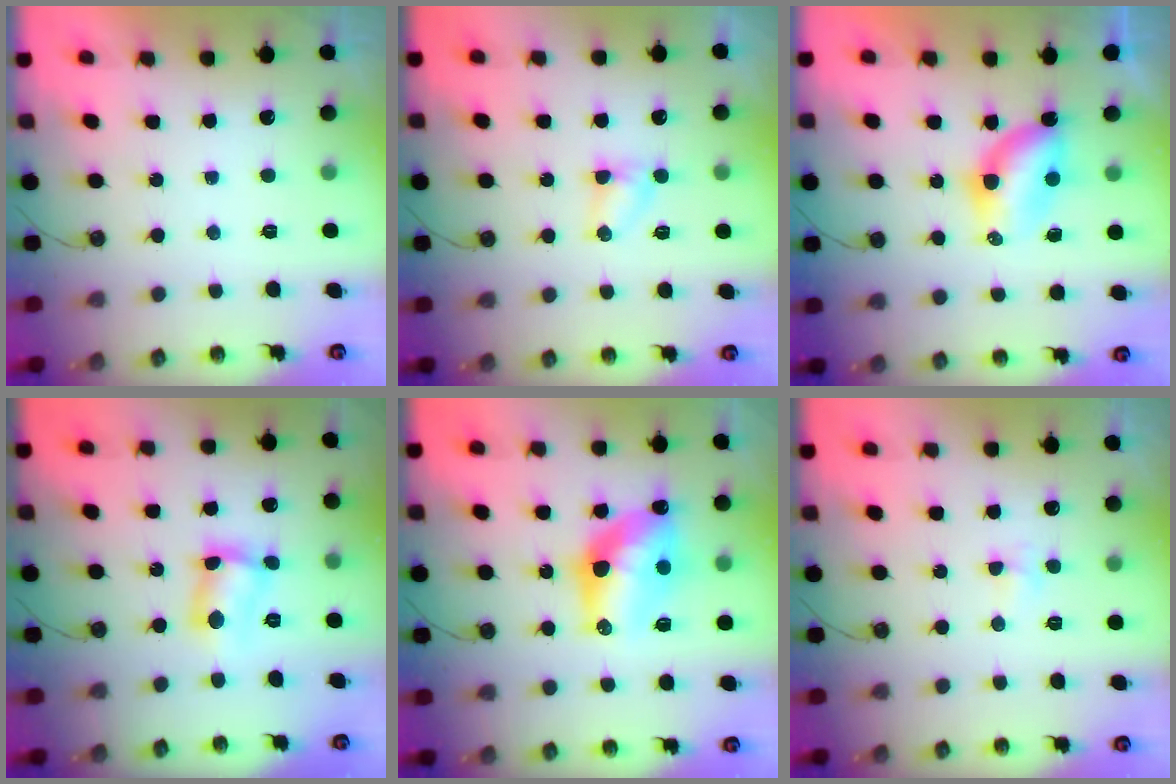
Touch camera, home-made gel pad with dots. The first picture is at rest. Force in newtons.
{"total": 3.6, "press": 3.6, "slide": 0.4}
{"total": 7.8, "press": 7.0, "slide": 3.5}
{"total": 7.9, "press": 7.9, "slide": 0.4}
{"total": 13.4, "press": 13.3, "slide": 1.0}
{"total": 2.8, "press": 2.7, "slide": 0.5}